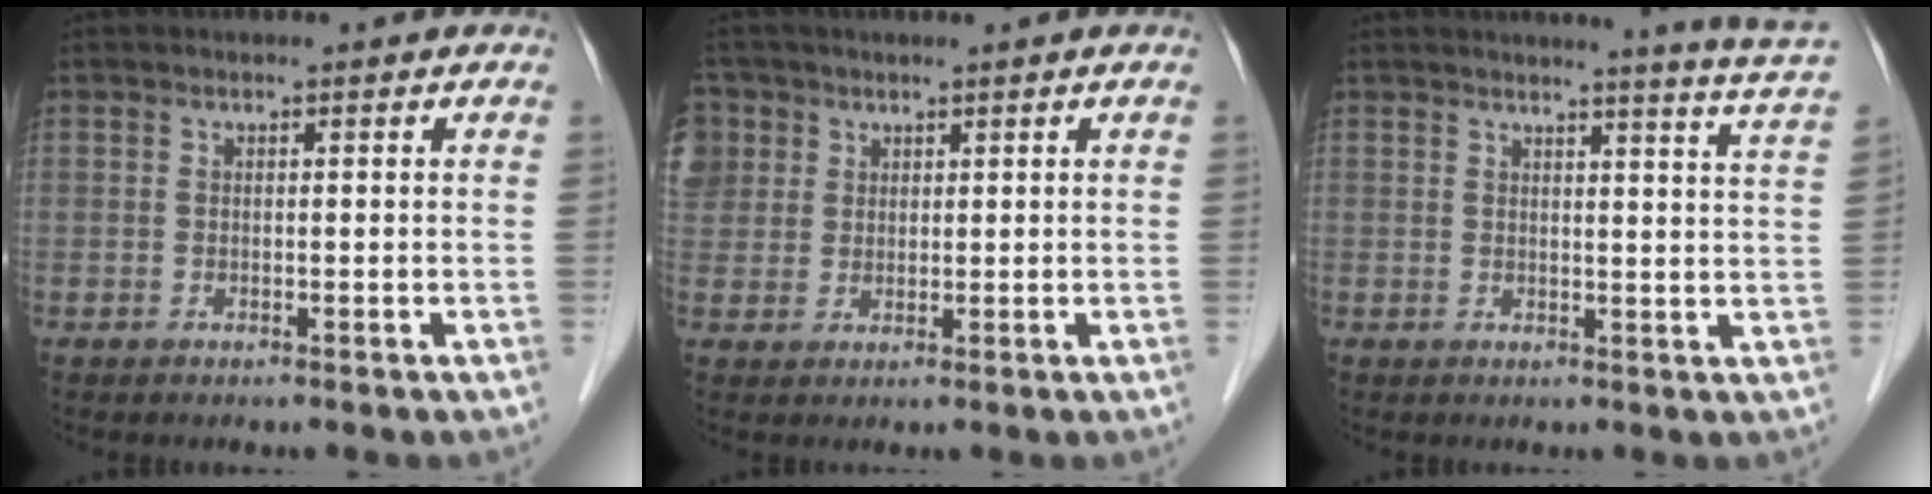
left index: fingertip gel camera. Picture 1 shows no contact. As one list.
[{"total": 10.1, "force": [4.4, 8.6, 3.0], "torque": [-0.116, 0.029, 0.098]}, {"total": 8.2, "force": [7.4, -2.0, 2.9], "torque": [-0.045, -0.053, 0.069]}]